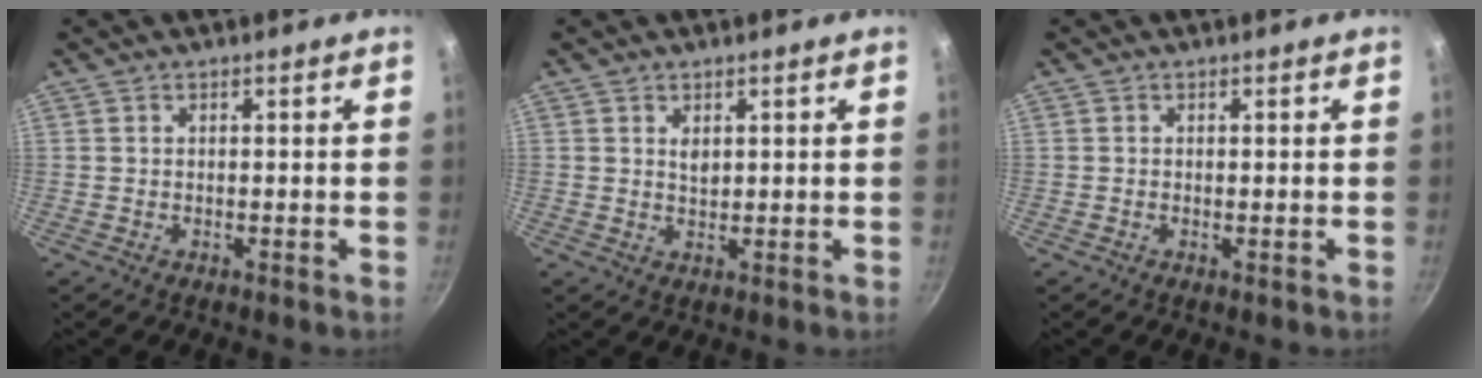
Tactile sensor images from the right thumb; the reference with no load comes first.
{"total": 2.0, "force": [0.9, 1.1, 1.4], "torque": [-0.020, -0.007, 0.016]}
{"total": 0.0}